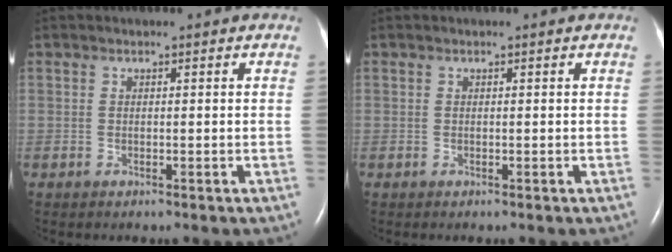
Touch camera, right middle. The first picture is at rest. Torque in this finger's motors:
{"motor_torque": [0.00, 0.00, 0.00, 0.00]}